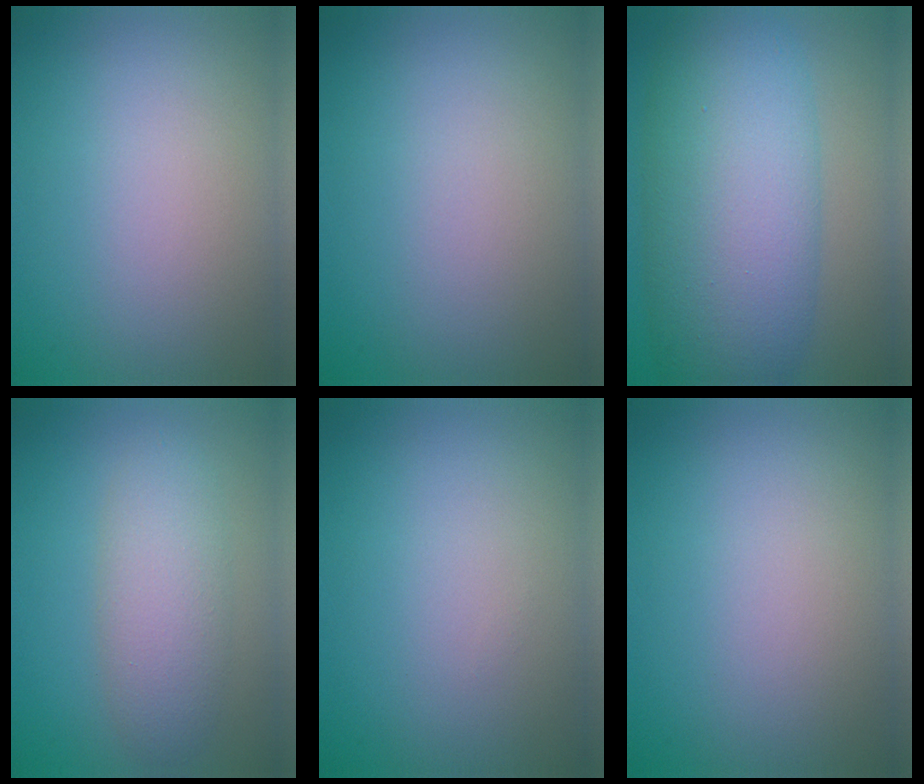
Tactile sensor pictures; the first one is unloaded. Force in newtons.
{"total": 0.0}
{"total": 11.8, "press": 11.8, "slide": 0.2}
{"total": 4.1, "press": 4.0, "slide": 0.2}
{"total": 0.0}
{"total": 0.0}